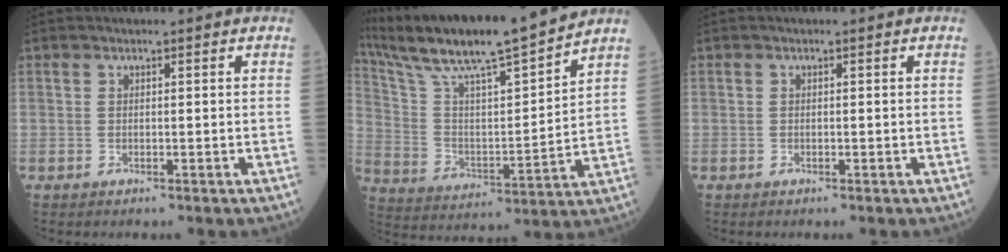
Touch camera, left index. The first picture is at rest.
{"total": 20.3, "force": [17.5, 0.4, 10.2], "torque": [-0.189, 0.008, 0.301]}
{"total": 0.0}